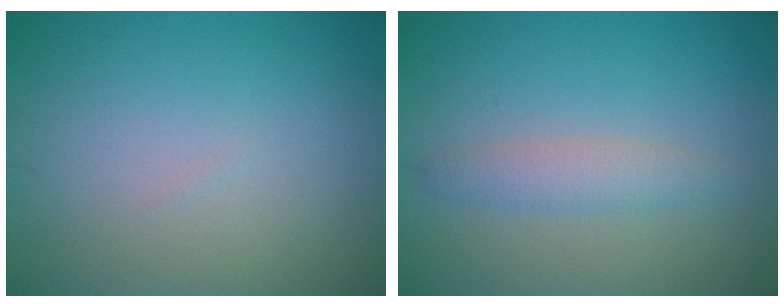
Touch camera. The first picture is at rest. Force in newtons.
{"total": 2.0, "press": 2.0, "slide": 0.1}